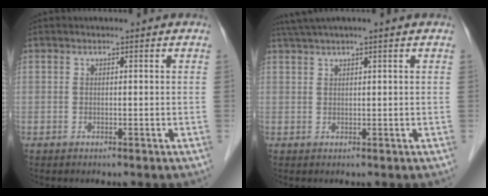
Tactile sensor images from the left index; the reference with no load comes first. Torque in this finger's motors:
{"motor_torque": [0.62, -0.58, 0.28, 0.08]}